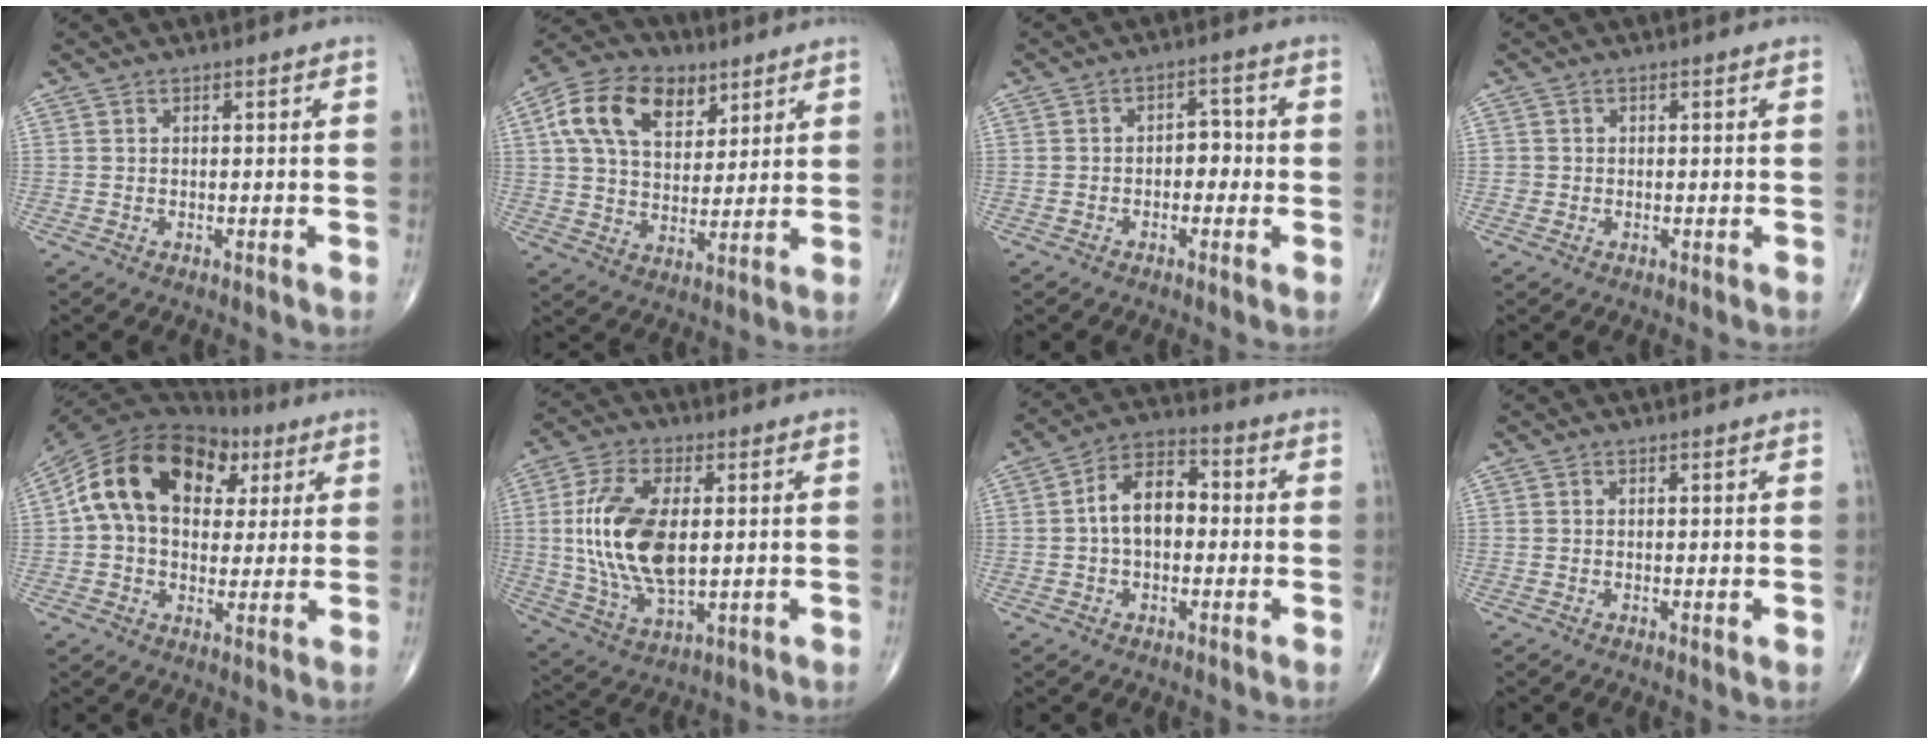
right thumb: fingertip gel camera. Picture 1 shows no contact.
{"total": 15.6, "force": [6.7, 9.9, 10.0], "torque": [-0.160, -0.007, 0.119]}
{"total": 4.0, "force": [-0.7, 2.7, 2.9], "torque": [-0.016, 0.016, -0.018]}
{"total": 1.0, "force": [-0.1, 1.0, 0.0], "torque": [0.006, 0.005, -0.004]}
{"total": 20.8, "force": [6.0, 13.9, 14.2], "torque": [-0.231, 0.028, 0.094]}
{"total": 16.8, "force": [1.3, 8.6, 14.4], "torque": [-0.284, -0.008, 0.028]}
{"total": 9.6, "force": [-0.1, 6.1, 7.4], "torque": [-0.107, 0.031, -0.015]}
{"total": 0.6, "force": [0.0, 0.2, 0.6], "torque": [-0.013, -0.004, -0.002]}